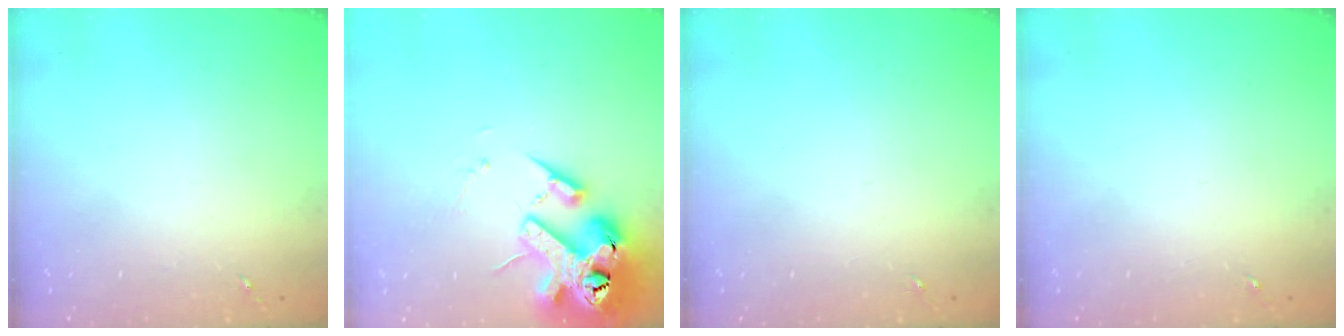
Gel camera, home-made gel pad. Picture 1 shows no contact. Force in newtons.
{"total": 18.8, "press": 18.6, "slide": 2.9}
{"total": 0.0}
{"total": 0.0}